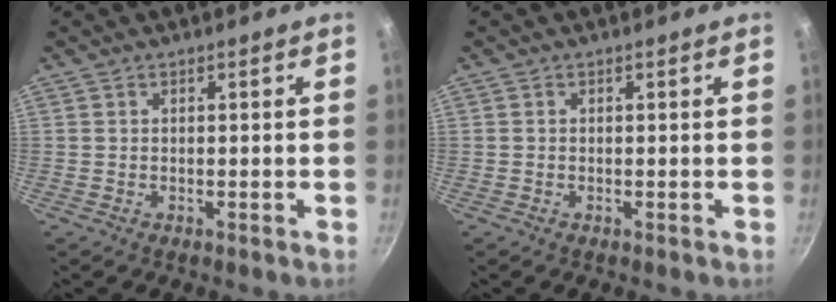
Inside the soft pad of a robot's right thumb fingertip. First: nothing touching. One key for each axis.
{"total": 0.0}